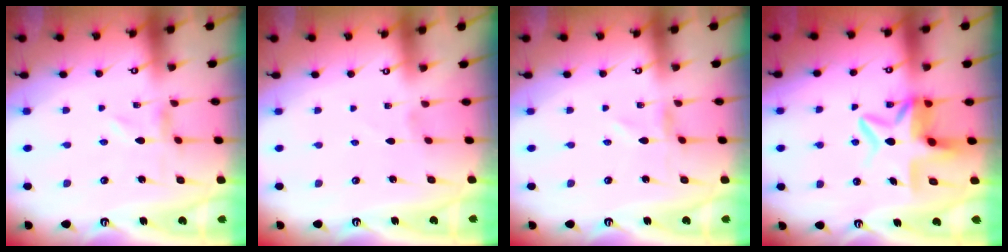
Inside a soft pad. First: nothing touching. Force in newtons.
{"total": 1.2, "press": 1.2, "slide": 0.0}
{"total": 0.0}
{"total": 9.0, "press": 8.8, "slide": 2.1}